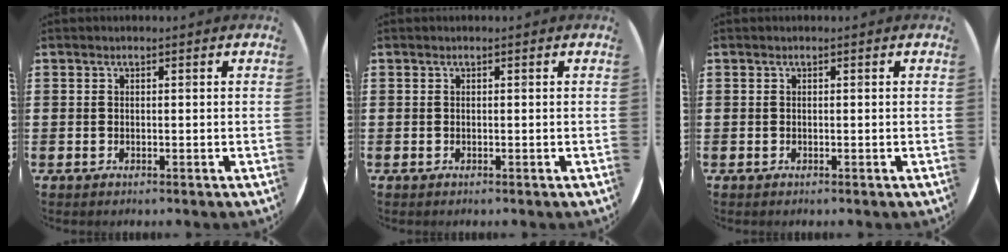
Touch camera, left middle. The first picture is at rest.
{"total": 0.0}
{"total": 0.0}